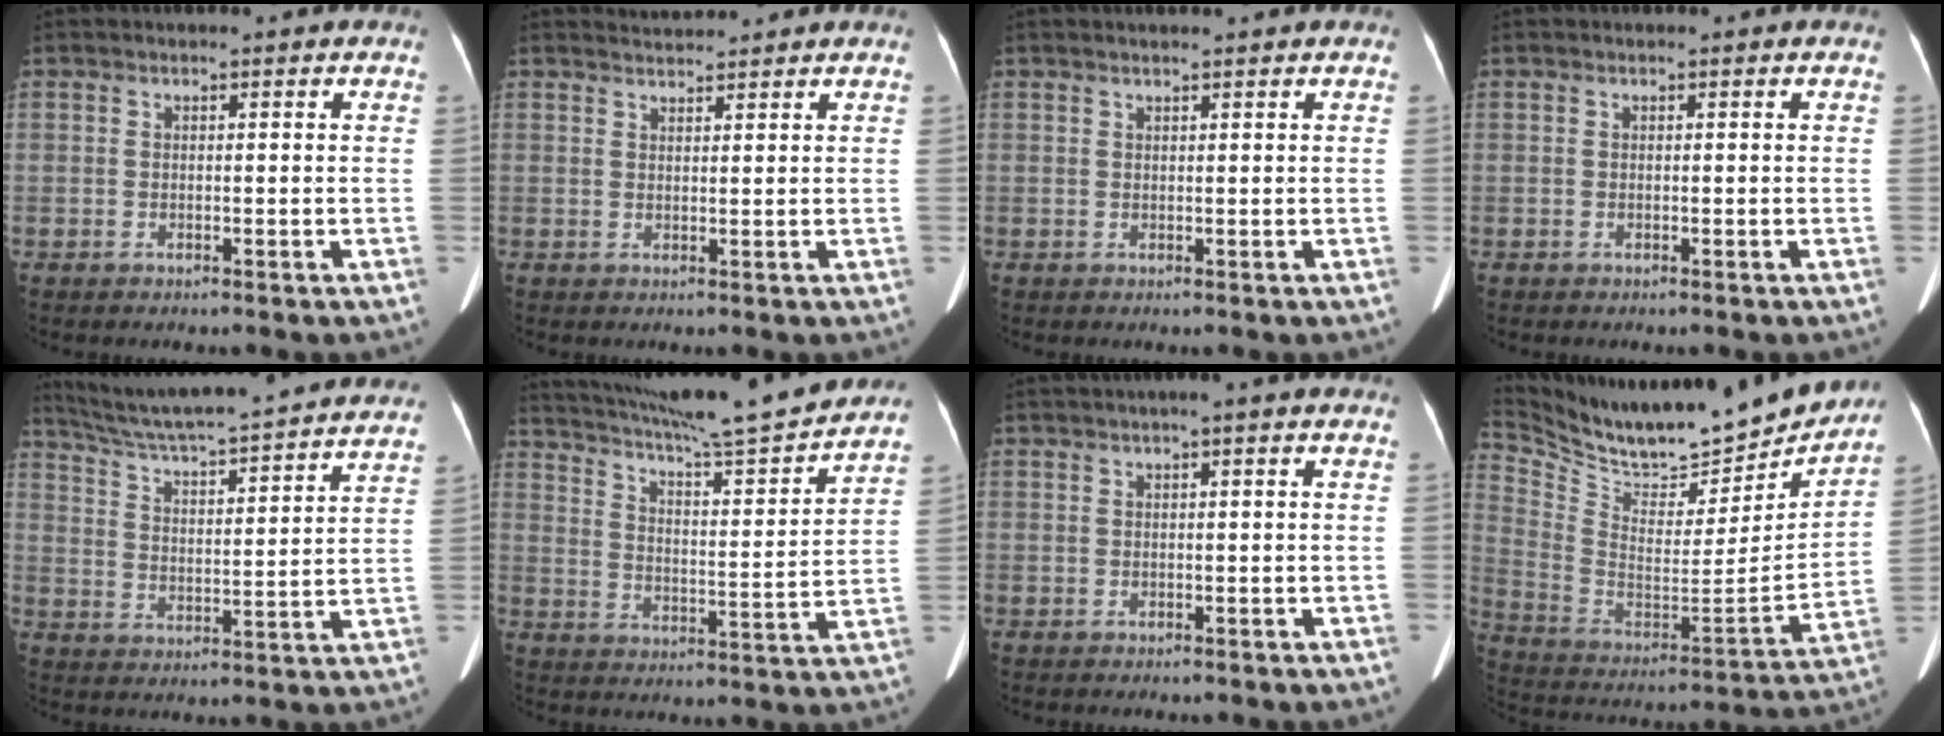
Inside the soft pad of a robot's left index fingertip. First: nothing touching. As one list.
[{"total": 2.0, "force": [2.0, -0.3, -0.3], "torque": [-0.003, 0.011, 0.042]}, {"total": 1.3, "force": [1.1, -0.2, 0.7], "torque": [-0.010, 0.011, 0.022]}, {"total": 0.0}, {"total": 26.3, "force": [24.1, 0.7, 10.4], "torque": [-0.175, -0.024, 0.327]}, {"total": 22.0, "force": [19.8, 0.1, 9.5], "torque": [-0.164, -0.022, 0.288]}, {"total": 1.8, "force": [0.7, 0.1, 1.7], "torque": [-0.029, 0.011, 0.009]}, {"total": 24.9, "force": [22.7, 5.4, 8.7], "torque": [-0.170, -0.050, 0.349]}]